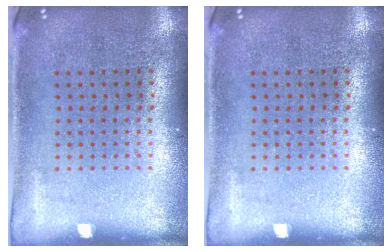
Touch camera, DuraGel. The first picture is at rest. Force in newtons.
{"total": 0.0}